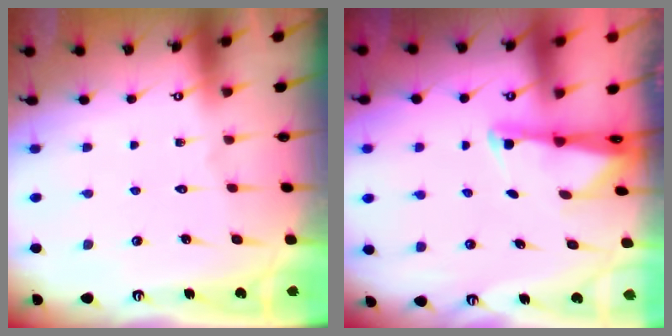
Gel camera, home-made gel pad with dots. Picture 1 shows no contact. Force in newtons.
{"total": 1.9, "press": 1.9, "slide": 0.4}